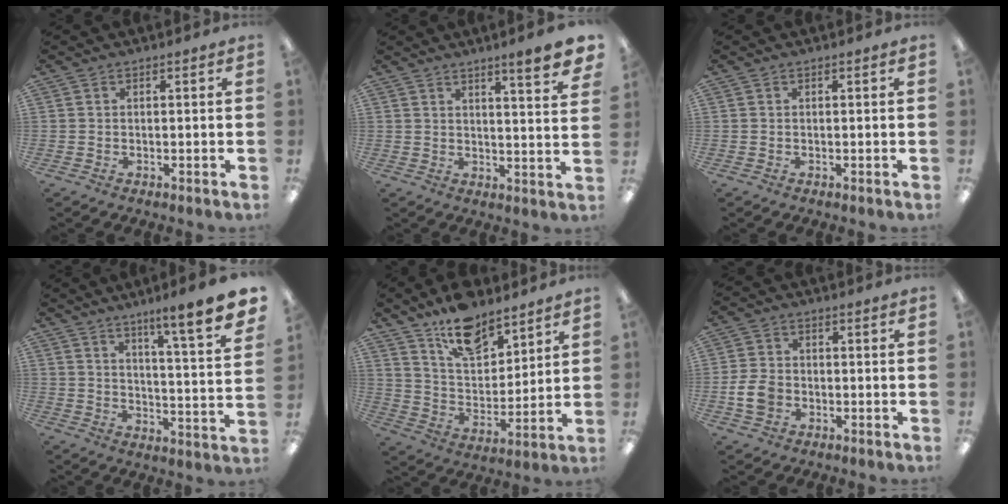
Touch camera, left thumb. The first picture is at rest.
{"total": 7.2, "force": [5.6, 0.5, 4.6], "torque": [-0.061, -0.037, 0.088]}
{"total": 0.0}
{"total": 11.1, "force": [8.5, 0.3, 7.2], "torque": [-0.097, -0.072, 0.129]}
{"total": 13.4, "force": [10.5, 6.1, 5.7], "torque": [-0.095, -0.063, 0.194]}
{"total": 5.8, "force": [-1.5, 4.4, 3.5], "torque": [-0.078, 0.005, -0.028]}